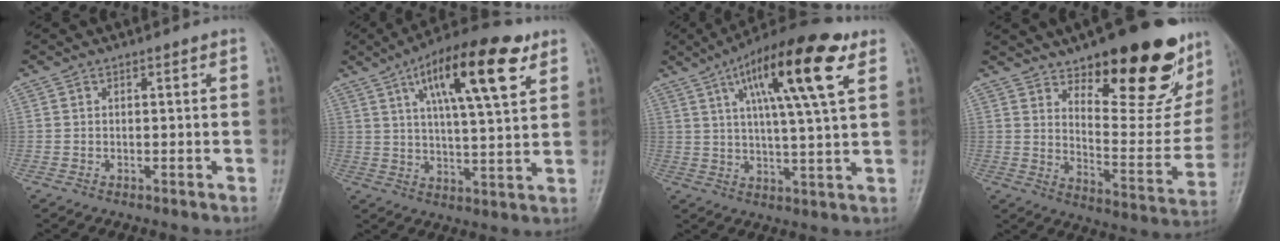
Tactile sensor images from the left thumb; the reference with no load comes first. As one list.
[{"total": 17.8, "force": [8.5, 5.2, 14.7], "torque": [-0.217, -0.017, 0.134]}, {"total": 17.9, "force": [8.0, 3.5, 15.7], "torque": [-0.245, -0.010, 0.126]}, {"total": 26.1, "force": [16.9, 9.7, 17.4], "torque": [-0.193, -0.095, 0.243]}]